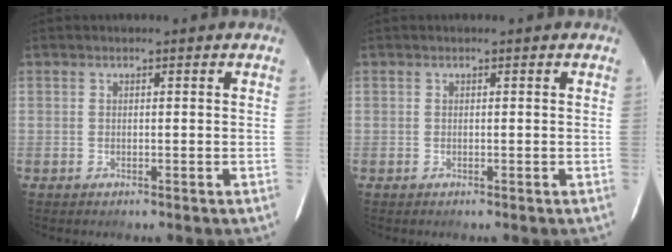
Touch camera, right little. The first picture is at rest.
{"total": 0.0}